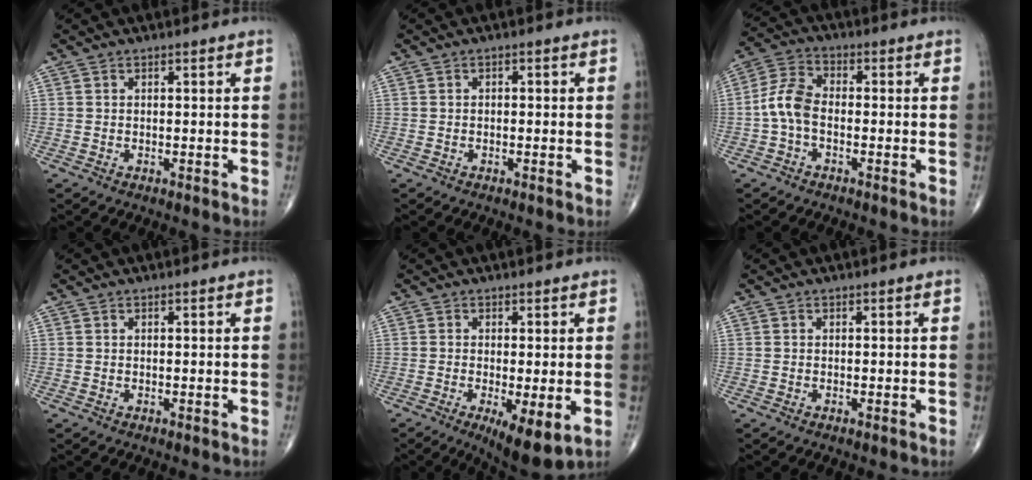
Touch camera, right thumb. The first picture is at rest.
{"total": 0.7, "force": [-0.1, 0.4, 0.5], "torque": [-0.002, 0.002, -0.006]}
{"total": 6.9, "force": [-1.4, 4.0, 5.4], "torque": [-0.112, 0.023, -0.039]}
{"total": 0.0}
{"total": 8.2, "force": [-2.3, 2.4, 7.5], "torque": [-0.118, -0.023, -0.031]}
{"total": 0.0}